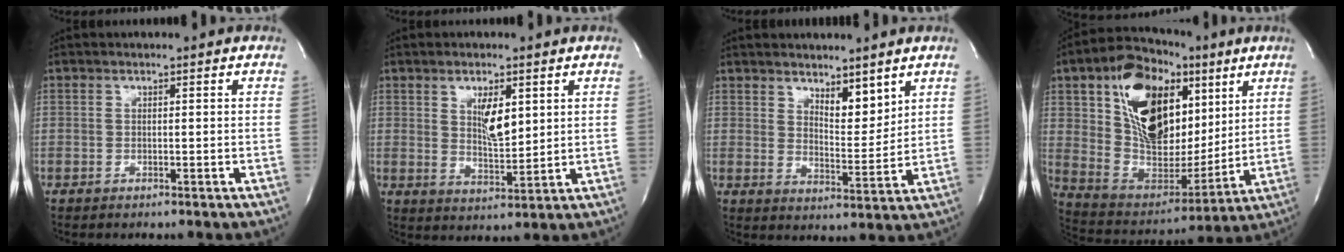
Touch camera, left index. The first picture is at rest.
{"total": 5.7, "force": [1.9, 2.1, 5.0], "torque": [-0.092, -0.008, 0.039]}
{"total": 6.2, "force": [4.3, 2.5, 3.7], "torque": [-0.061, -0.015, 0.075]}
{"total": 22.1, "force": [8.5, 12.5, 16.2], "torque": [-0.304, 0.031, 0.150]}